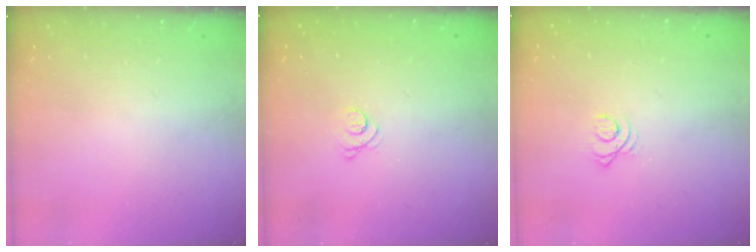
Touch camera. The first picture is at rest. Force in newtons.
{"total": 2.8, "press": 2.8, "slide": 0.4}
{"total": 2.4, "press": 2.4, "slide": 0.2}